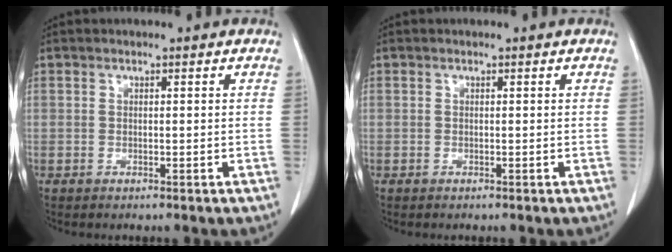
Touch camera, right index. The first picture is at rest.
{"total": 0.0}